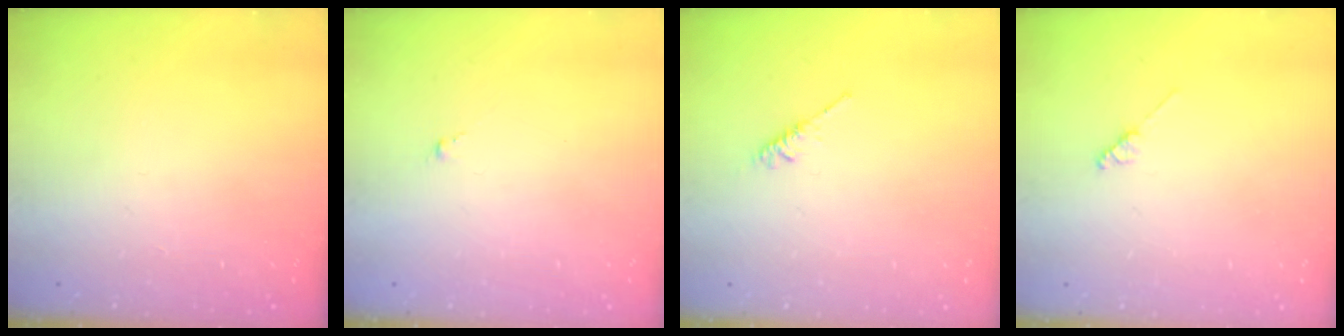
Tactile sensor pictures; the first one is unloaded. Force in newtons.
{"total": 0.5, "press": 0.4, "slide": 0.4}
{"total": 3.3, "press": 3.2, "slide": 0.5}
{"total": 2.0, "press": 1.9, "slide": 0.3}